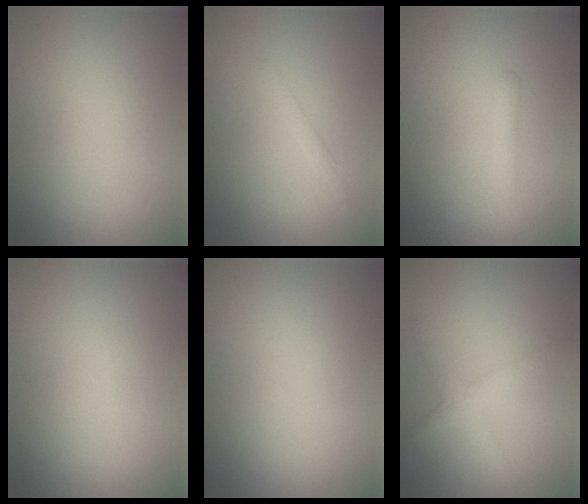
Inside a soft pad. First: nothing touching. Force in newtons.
{"total": 1.0, "press": 1.0, "slide": 0.0}
{"total": 1.4, "press": 1.4, "slide": 0.0}
{"total": 0.0}
{"total": 0.0}
{"total": 2.4, "press": 2.4, "slide": 0.1}